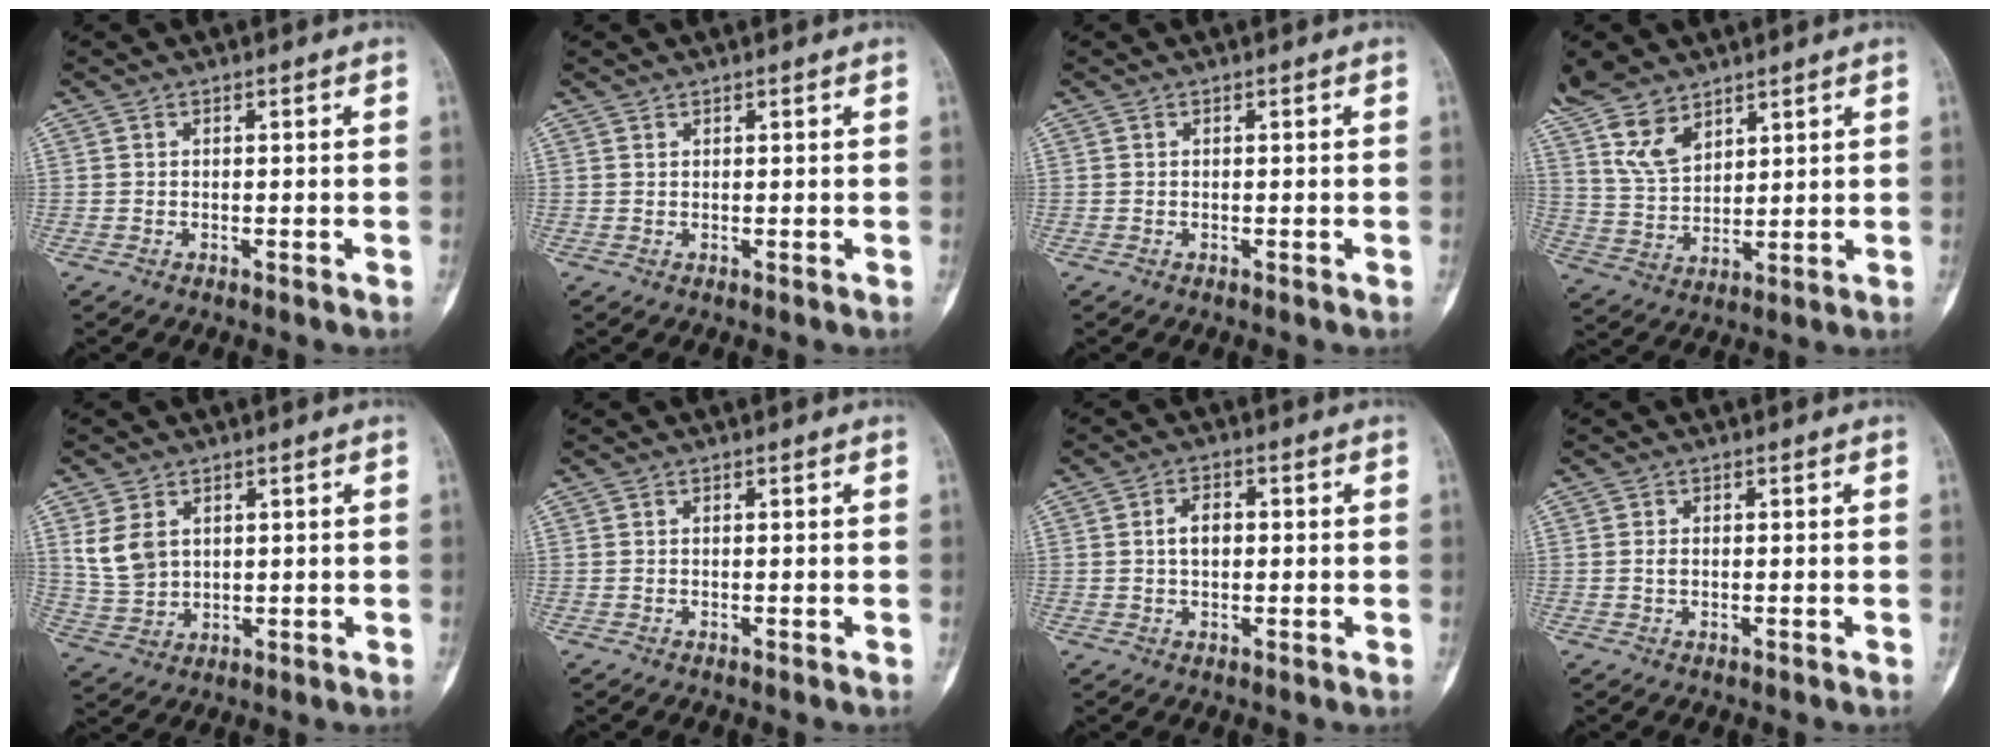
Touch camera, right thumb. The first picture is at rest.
{"total": 0.6, "force": [0.6, 0.1, 0.0], "torque": [0.001, -0.004, 0.009]}
{"total": 0.0}
{"total": 10.3, "force": [7.4, 5.1, 4.9], "torque": [-0.083, -0.030, 0.156]}
{"total": 6.9, "force": [2.4, 4.9, 4.1], "torque": [-0.070, -0.008, 0.060]}
{"total": 0.0}
{"total": 3.8, "force": [0.3, 2.4, 3.0], "torque": [-0.049, 0.008, 0.004]}
{"total": 1.0, "force": [-0.1, 0.7, 0.8], "torque": [-0.014, -0.001, -0.004]}